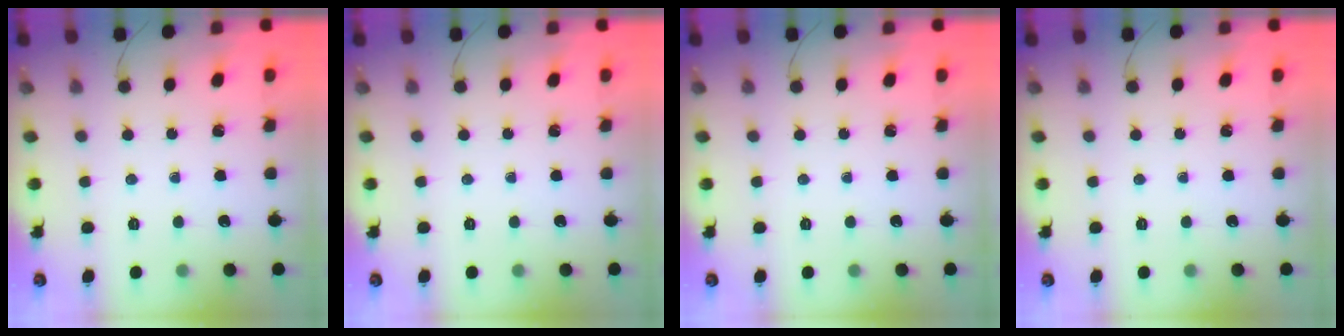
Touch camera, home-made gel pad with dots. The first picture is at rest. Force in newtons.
{"total": 0.0}
{"total": 0.0}
{"total": 0.0}